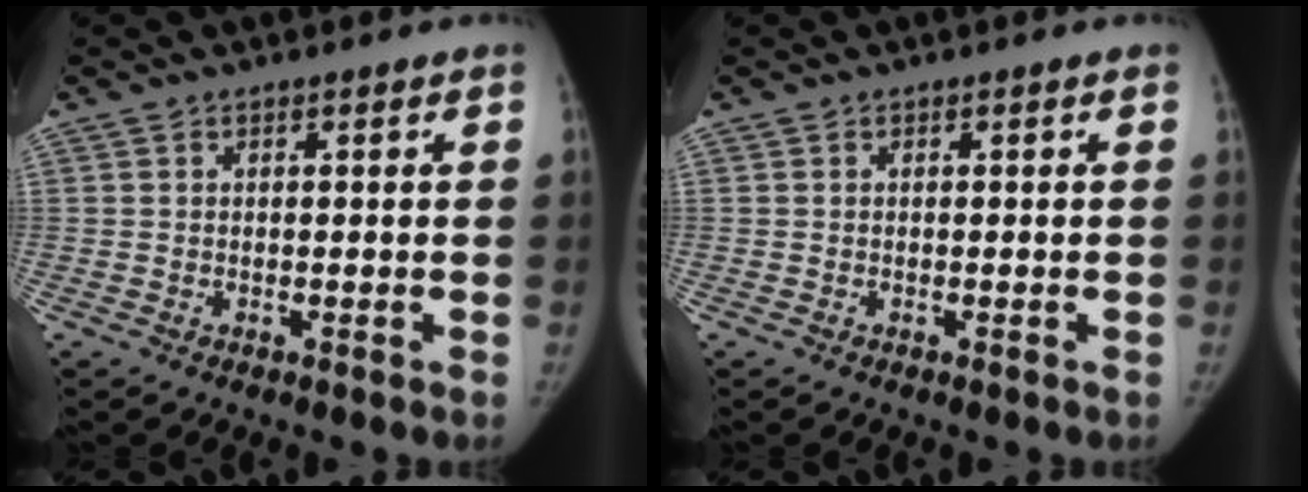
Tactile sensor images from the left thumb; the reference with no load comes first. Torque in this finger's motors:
{"motor_torque": [0.00, 0.00, 0.11, -0.11, 0.03]}